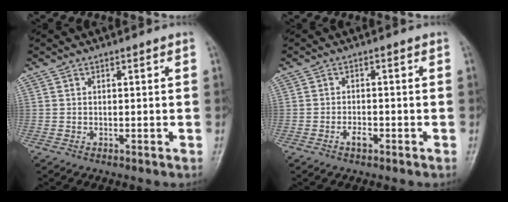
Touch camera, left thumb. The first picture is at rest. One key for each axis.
{"total": 2.2, "fx": -1.2, "fy": 1.1, "fz": 1.5, "tx": -0.026, "ty": 0.007, "tz": -0.023}